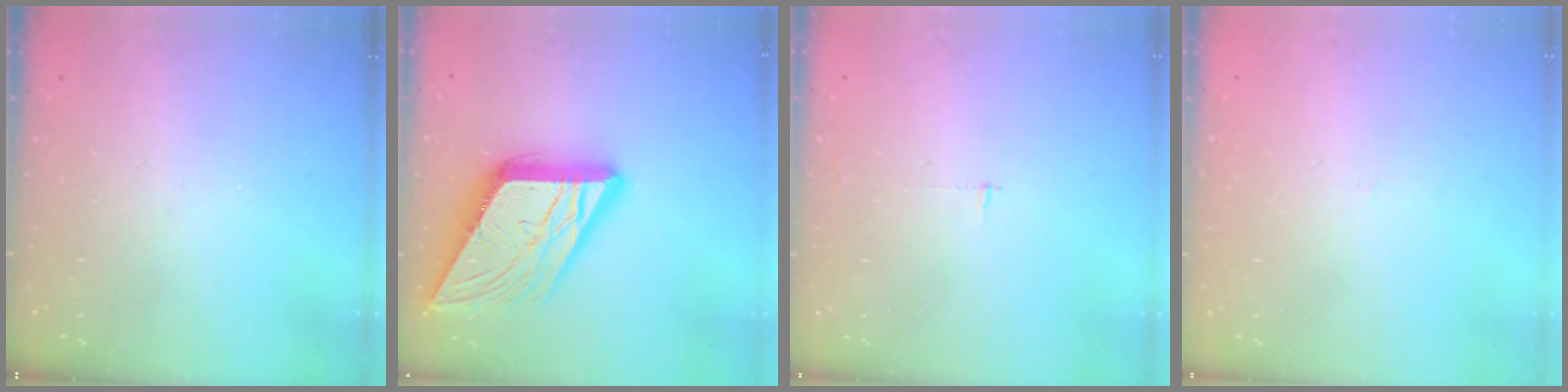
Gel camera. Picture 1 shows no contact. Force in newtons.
{"total": 18.7, "press": 18.6, "slide": 2.1}
{"total": 2.5, "press": 2.5, "slide": 0.2}
{"total": 0.9, "press": 0.9, "slide": 0.1}